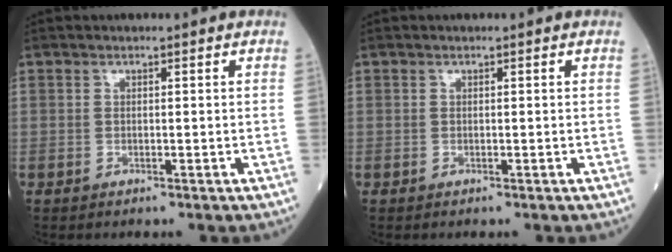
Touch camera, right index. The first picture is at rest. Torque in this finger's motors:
{"motor_torque": [0.00, 0.00, 0.00, 0.00]}